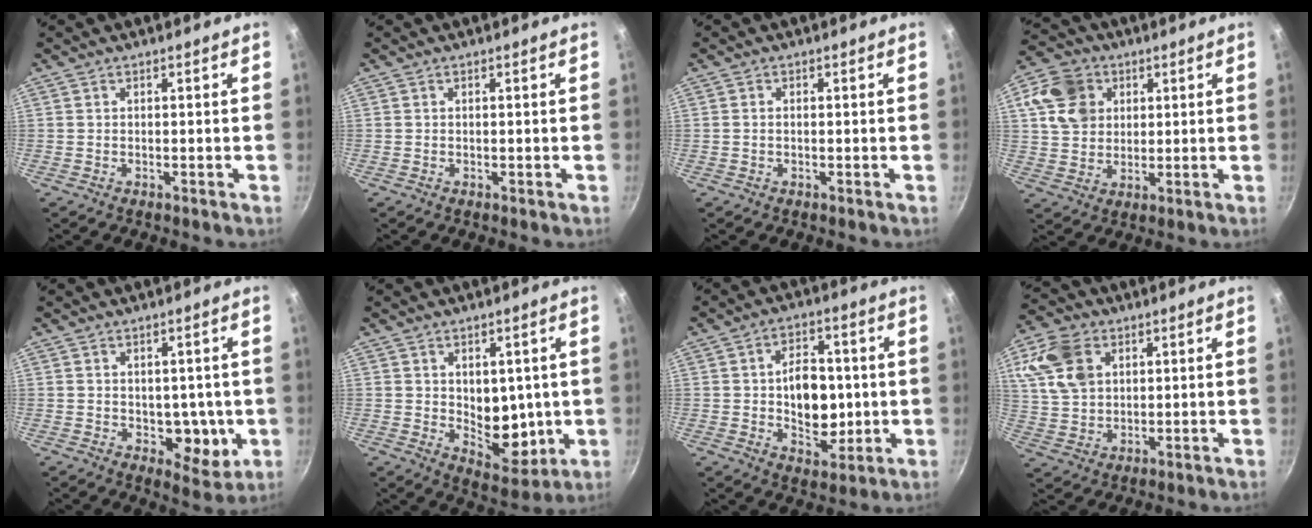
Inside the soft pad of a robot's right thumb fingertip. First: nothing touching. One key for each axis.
{"total": 0.0}
{"total": 0.6, "fx": -0.1, "fy": 0.4, "fz": 0.4, "tx": -0.008, "ty": 0.003, "tz": -0.002}
{"total": 10.8, "fx": 3.6, "fy": 8.8, "fz": 5.1, "tx": -0.067, "ty": 0.000, "tz": 0.060}
{"total": 7.9, "fx": -0.6, "fy": 5.2, "fz": 6.0, "tx": -0.040, "ty": -0.015, "tz": 0.000}
{"total": 10.3, "fx": 0.8, "fy": 7.0, "fz": 7.5, "tx": -0.065, "ty": -0.035, "tz": 0.024}
{"total": 11.7, "fx": 0.0, "fy": 7.9, "fz": 8.7, "tx": -0.089, "ty": -0.002, "tz": 0.002}
{"total": 11.4, "fx": 4.0, "fy": 8.4, "fz": 6.7, "tx": -0.109, "ty": -0.003, "tz": 0.078}